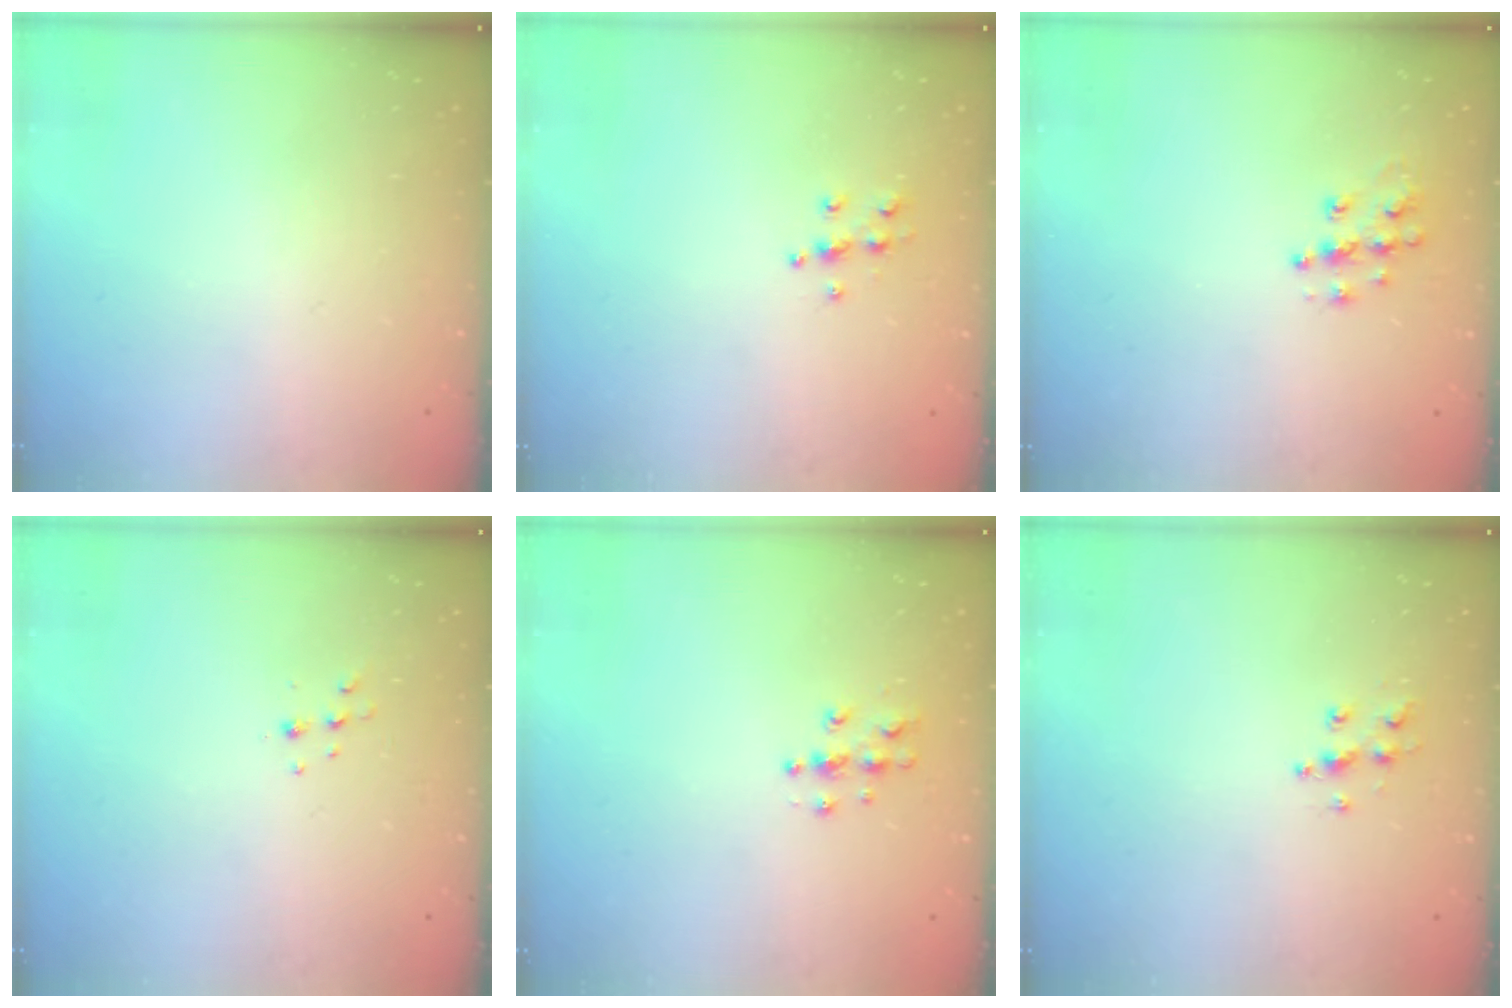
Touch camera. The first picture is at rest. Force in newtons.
{"total": 5.6, "press": 5.6, "slide": 0.6}
{"total": 8.5, "press": 8.5, "slide": 0.4}
{"total": 3.8, "press": 3.7, "slide": 0.7}
{"total": 4.3, "press": 4.3, "slide": 0.4}
{"total": 6.6, "press": 6.5, "slide": 0.3}